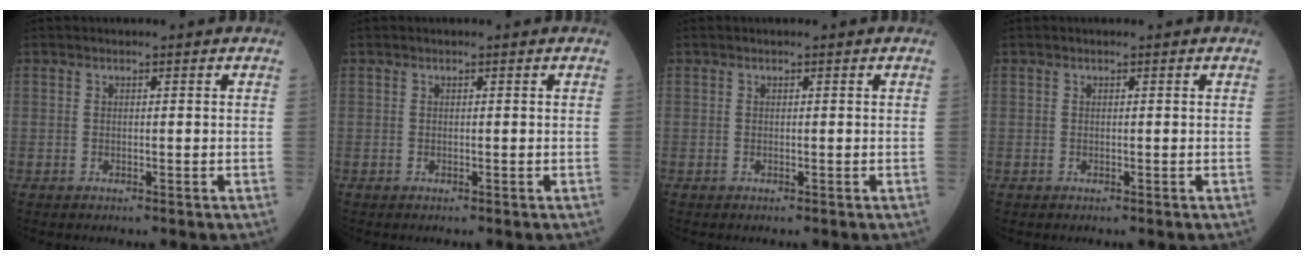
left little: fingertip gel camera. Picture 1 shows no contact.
{"total": 0.0}
{"total": 0.0}
{"total": 0.0}